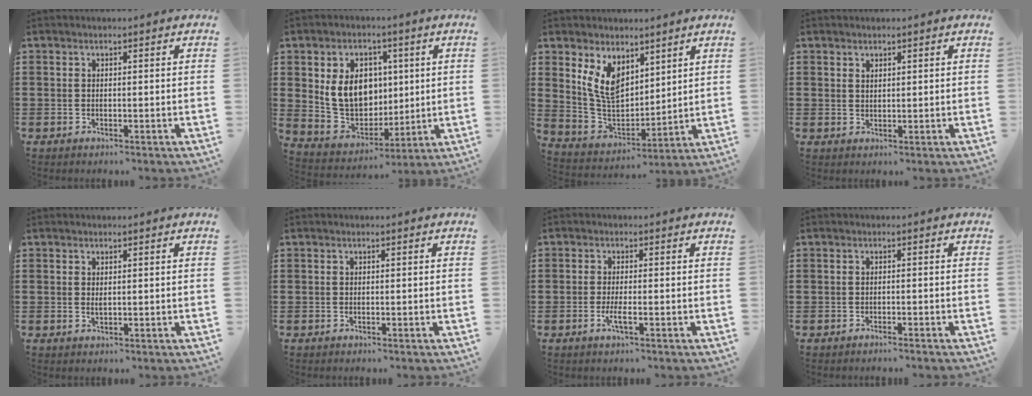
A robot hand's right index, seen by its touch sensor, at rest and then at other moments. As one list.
[{"total": 10.5, "force": [1.9, 8.4, 6.0], "torque": [-0.139, 0.017, 0.036]}, {"total": 7.9, "force": [4.3, 4.9, 4.5], "torque": [-0.115, -0.008, 0.083]}, {"total": 1.2, "force": [1.0, 0.5, 0.1], "torque": [-0.003, 0.003, 0.020]}, {"total": 0.9, "force": [0.3, 0.2, 0.8], "torque": [-0.017, 0.000, 0.006]}, {"total": 0.0}, {"total": 2.4, "force": [-1.1, 0.3, 2.1], "torque": [-0.044, -0.004, -0.021]}, {"total": 0.8, "force": [-0.8, -0.1, 0.2], "torque": [-0.006, 0.000, -0.017]}]